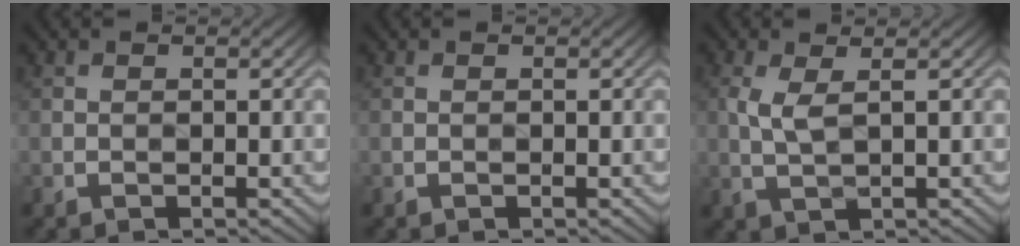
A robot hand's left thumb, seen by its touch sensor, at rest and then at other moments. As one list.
[{"total": 0.0}, {"total": 3.3, "force": [0.9, 1.0, 3.0], "torque": [-0.078, 0.002, 0.019]}]